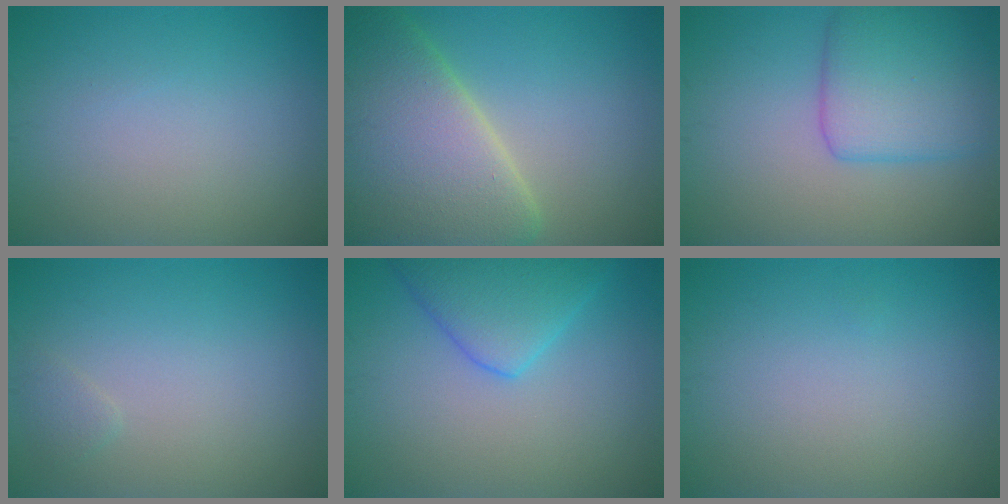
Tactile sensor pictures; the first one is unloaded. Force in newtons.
{"total": 12.5, "press": 12.5, "slide": 0.8}
{"total": 5.8, "press": 5.8, "slide": 0.1}
{"total": 0.8, "press": 0.8, "slide": 0.1}
{"total": 4.9, "press": 4.8, "slide": 0.3}
{"total": 0.0}